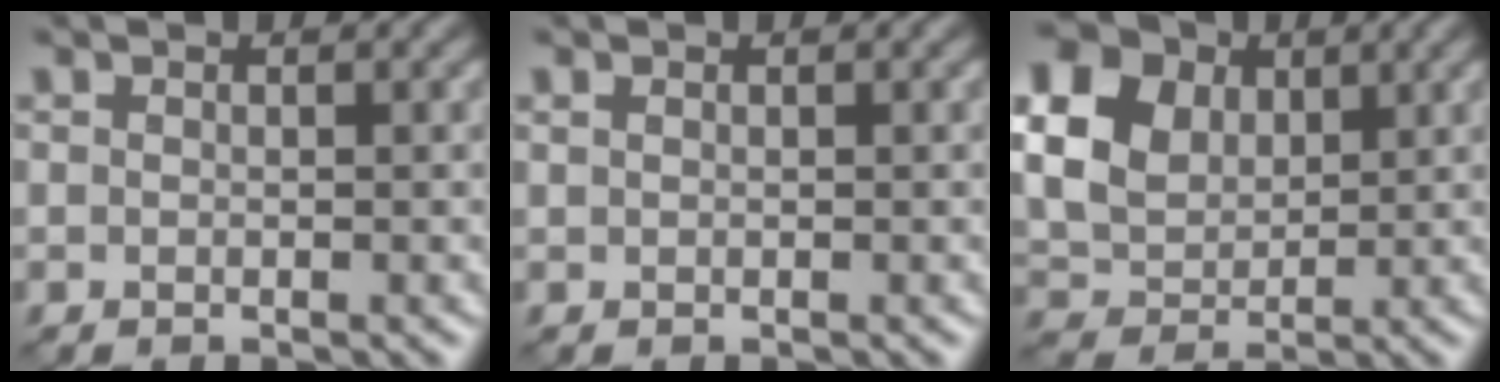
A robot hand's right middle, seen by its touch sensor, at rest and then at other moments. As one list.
[{"total": 0.0}, {"total": 15.3, "force": [5.8, 12.1, 7.3], "torque": [-0.191, 0.030, 0.101]}]